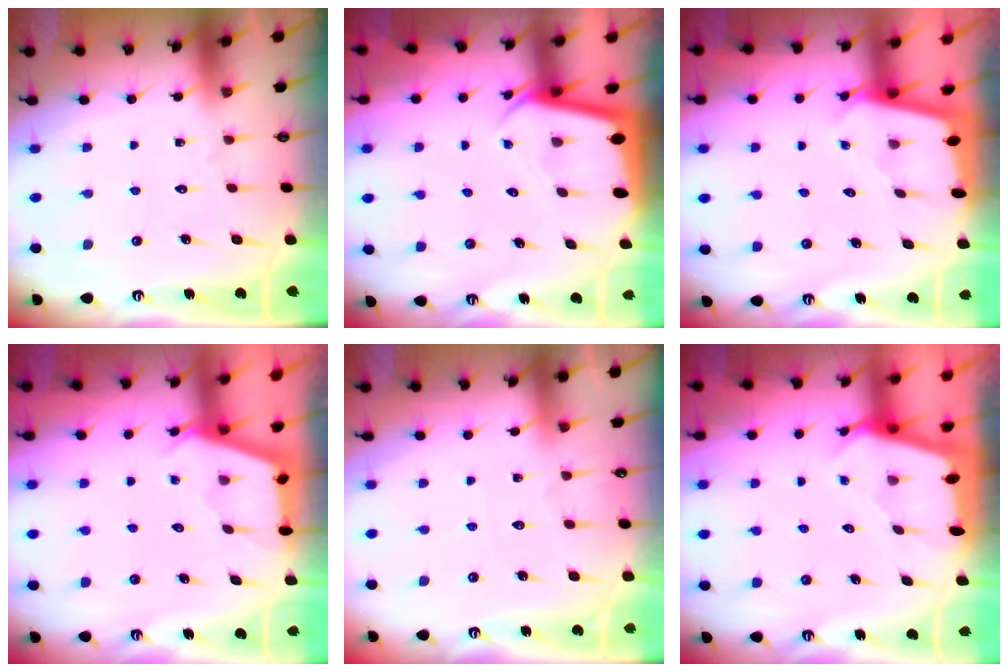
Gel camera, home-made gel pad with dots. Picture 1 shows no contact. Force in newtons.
{"total": 2.4, "press": 2.4, "slide": 0.1}
{"total": 2.0, "press": 2.0, "slide": 0.2}
{"total": 2.8, "press": 2.7, "slide": 0.4}
{"total": 2.3, "press": 2.2, "slide": 0.4}
{"total": 3.4, "press": 3.4, "slide": 0.3}